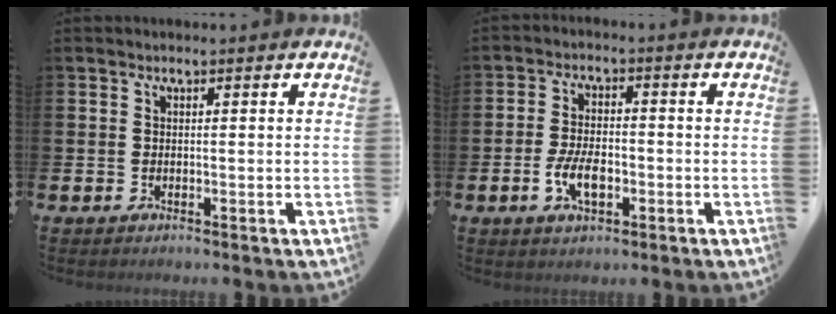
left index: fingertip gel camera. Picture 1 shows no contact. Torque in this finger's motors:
{"motor_torque": [1.13, 0.52, 0.30, 0.07]}